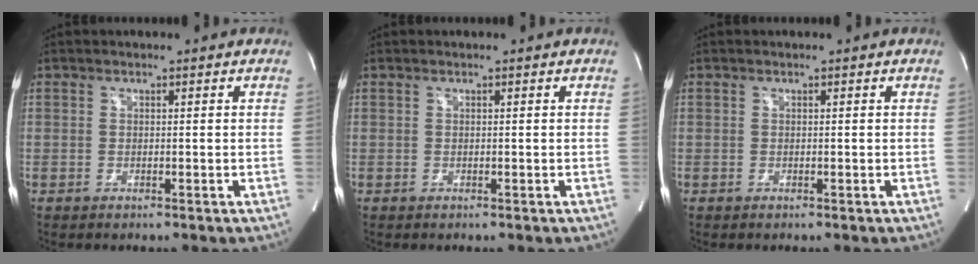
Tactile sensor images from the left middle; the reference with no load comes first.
{"total": 0.0}
{"total": 0.0}